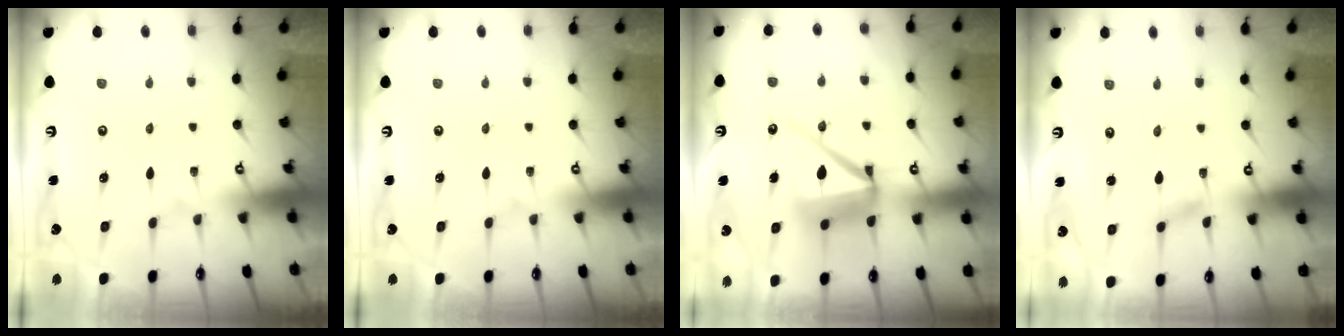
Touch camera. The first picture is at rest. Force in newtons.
{"total": 0.0}
{"total": 12.5, "press": 12.4, "slide": 1.7}
{"total": 1.9, "press": 1.9, "slide": 0.2}